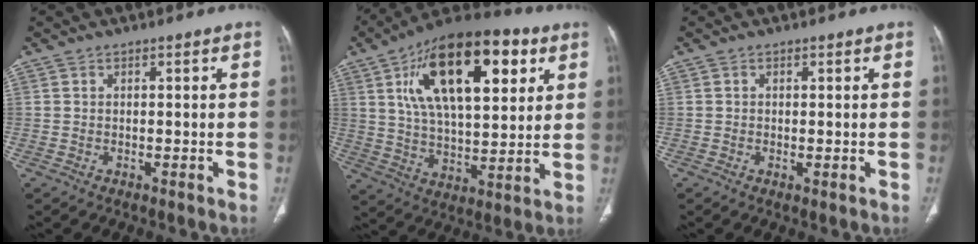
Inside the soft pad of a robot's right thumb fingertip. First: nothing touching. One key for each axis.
{"total": 25.0, "fx": 9.6, "fy": 11.6, "fz": 20.0, "tx": -0.306, "ty": -0.012, "tz": 0.157}
{"total": 0.6, "fx": -0.1, "fy": 0.2, "fz": 0.6, "tx": -0.015, "ty": -0.004, "tz": -0.001}